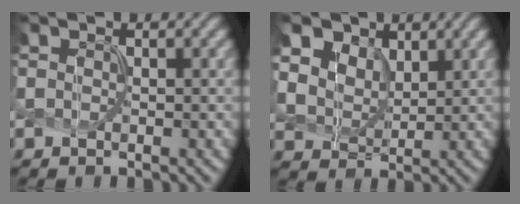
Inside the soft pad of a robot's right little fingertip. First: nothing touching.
{"total": 8.2, "force": [4.8, 5.5, 3.8], "torque": [-0.124, 0.018, 0.083]}